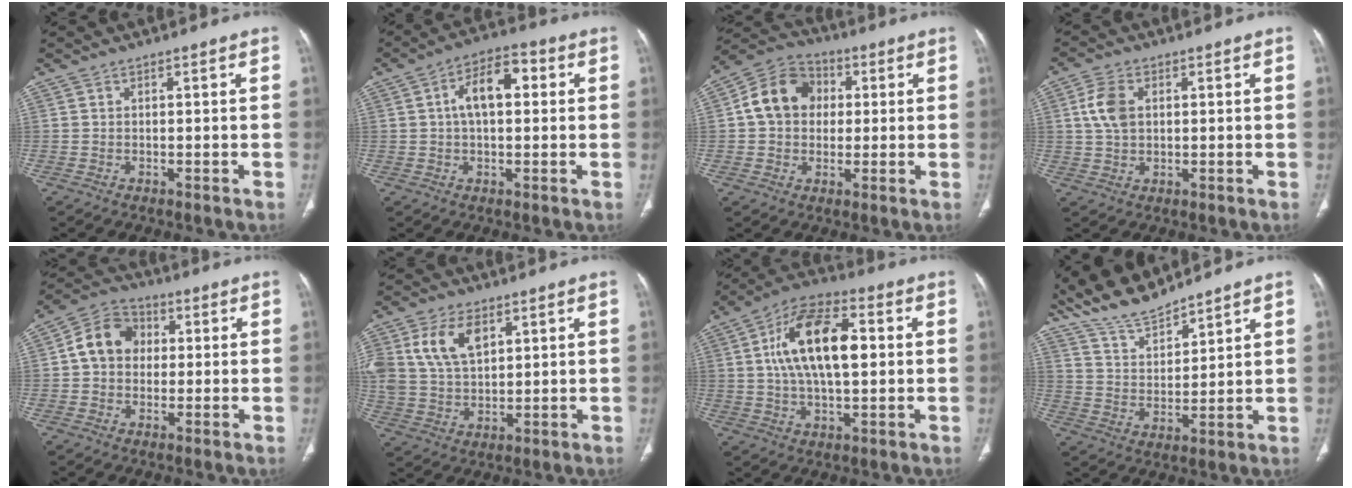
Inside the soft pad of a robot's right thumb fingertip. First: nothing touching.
{"total": 9.1, "force": [1.6, 4.9, 7.5], "torque": [-0.119, 0.026, 0.019]}
{"total": 11.8, "force": [1.5, 9.8, 6.4], "torque": [-0.091, 0.021, 0.014]}
{"total": 6.0, "force": [1.3, 3.9, 4.3], "torque": [-0.090, 0.003, 0.024]}
{"total": 9.5, "force": [1.0, 7.9, 5.3], "torque": [-0.075, 0.023, 0.004]}
{"total": 11.7, "force": [4.6, 7.1, 8.0], "torque": [-0.151, -0.004, 0.098]}
{"total": 16.7, "force": [2.5, 8.1, 14.4], "torque": [-0.248, 0.016, 0.038]}
{"total": 9.9, "force": [9.1, 2.1, 3.1], "torque": [-0.050, -0.044, 0.182]}